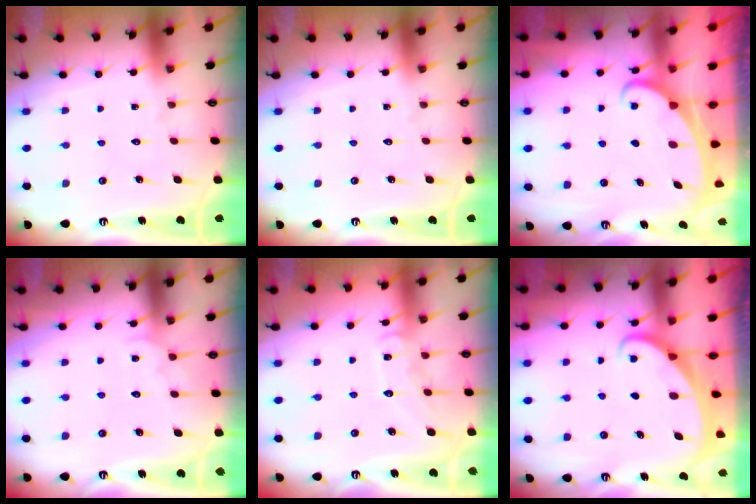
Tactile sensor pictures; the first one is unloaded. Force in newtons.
{"total": 0.0}
{"total": 2.4, "press": 2.4, "slide": 0.3}
{"total": 2.9, "press": 2.8, "slide": 0.3}
{"total": 8.7, "press": 8.6, "slide": 0.6}
{"total": 1.7, "press": 1.7, "slide": 0.2}